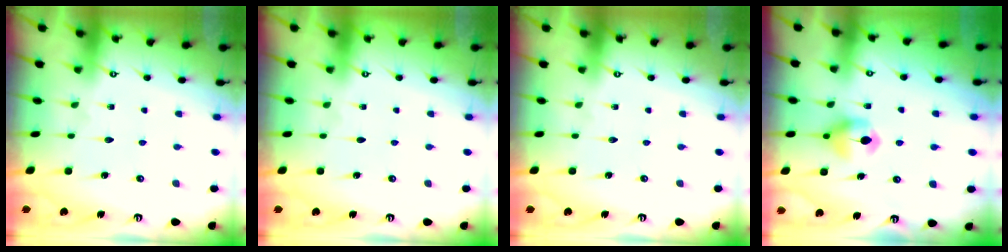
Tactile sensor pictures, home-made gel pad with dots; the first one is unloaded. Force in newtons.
{"total": 0.0}
{"total": 0.0}
{"total": 6.9, "press": 6.8, "slide": 0.4}